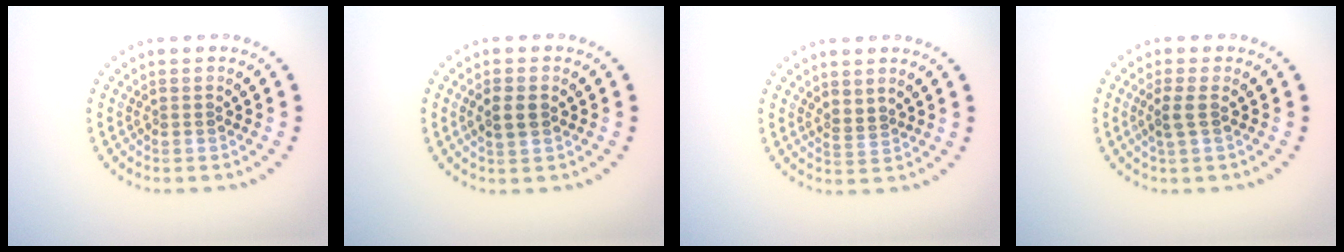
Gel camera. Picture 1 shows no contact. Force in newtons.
{"total": 1.9, "press": 1.9, "slide": 0.2}
{"total": 0.8, "press": 0.6, "slide": 0.6}
{"total": 1.5, "press": 1.3, "slide": 0.8}